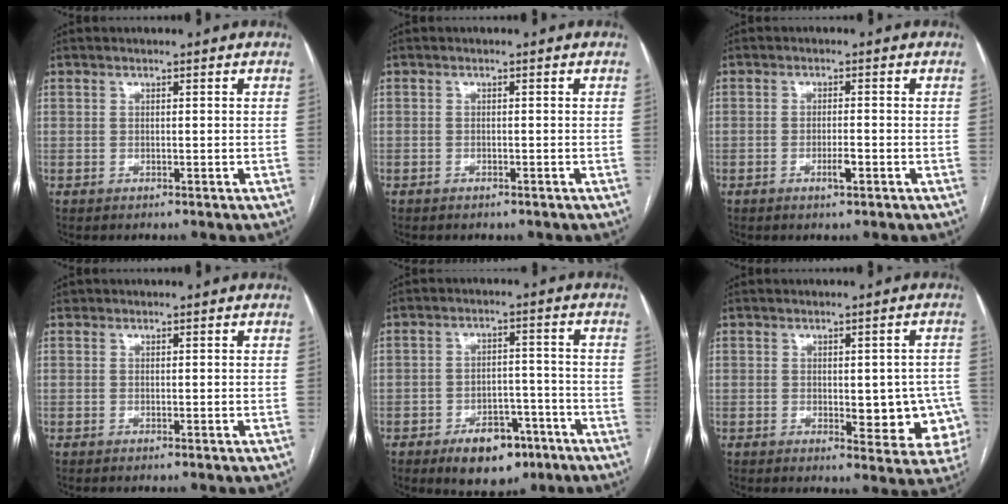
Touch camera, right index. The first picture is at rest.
{"total": 0.8, "force": [-0.7, 0.4, 0.2], "torque": [-0.007, -0.001, -0.008]}
{"total": 2.3, "force": [-1.0, 0.3, 2.0], "torque": [-0.035, -0.001, -0.016]}
{"total": 0.0}
{"total": 8.9, "force": [-5.4, 4.9, 5.1], "torque": [-0.070, 0.008, -0.077]}
{"total": 9.0, "force": [-1.3, 4.0, 7.9], "torque": [-0.074, 0.007, -0.008]}